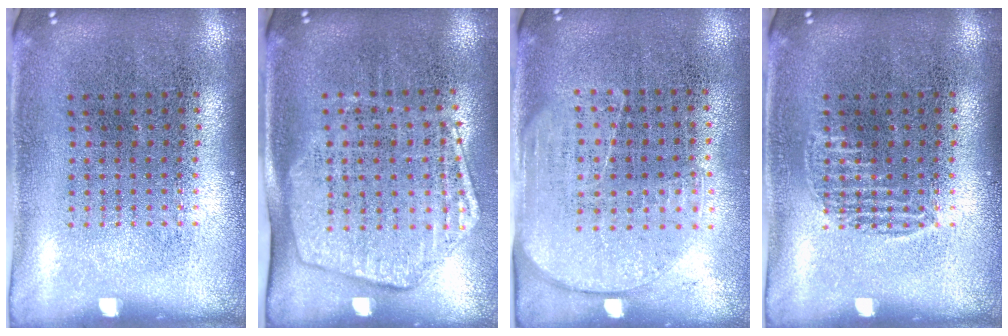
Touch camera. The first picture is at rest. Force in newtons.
{"total": 1.9, "press": 1.6, "slide": 1.1}
{"total": 1.7, "press": 1.5, "slide": 0.9}
{"total": 0.9, "press": 0.8, "slide": 0.2}